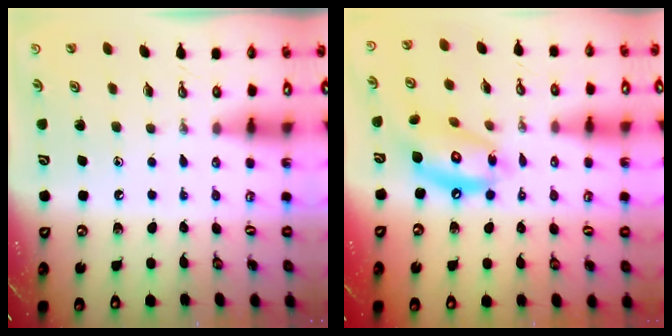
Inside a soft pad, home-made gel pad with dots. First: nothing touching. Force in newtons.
{"total": 14.2, "press": 14.1, "slide": 1.2}